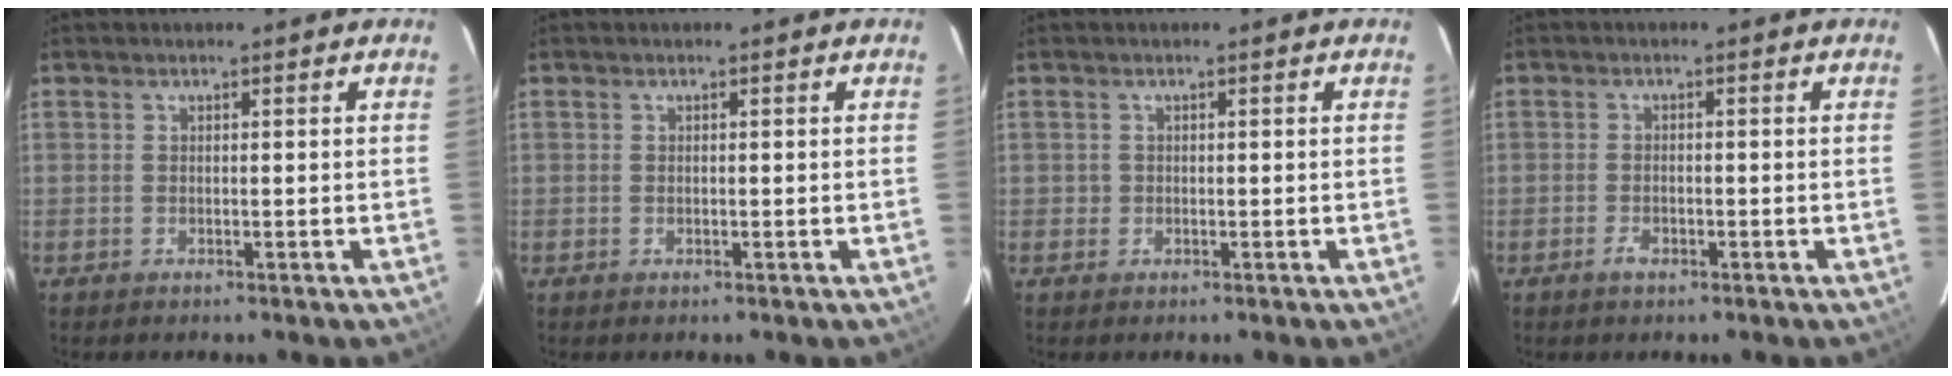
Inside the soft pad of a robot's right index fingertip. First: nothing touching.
{"total": 0.0}
{"total": 0.9, "force": [-0.1, 0.9, 0.0], "torque": [0.003, 0.001, -0.001]}
{"total": 2.0, "force": [-1.2, 1.1, 1.2], "torque": [-0.025, 0.000, -0.022]}